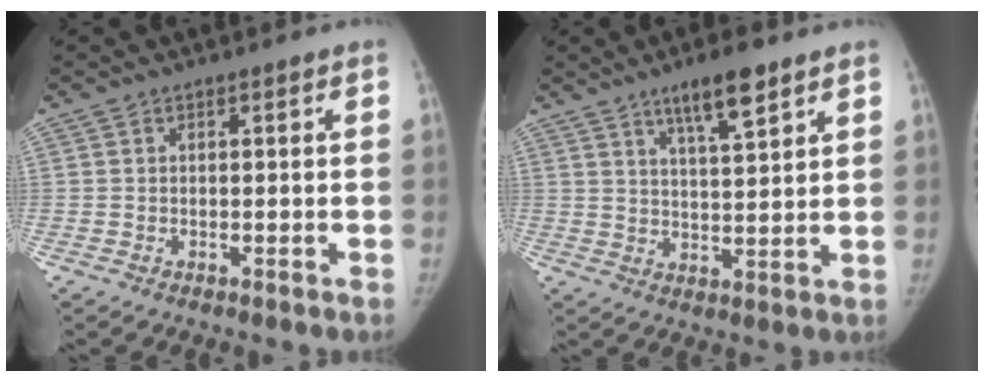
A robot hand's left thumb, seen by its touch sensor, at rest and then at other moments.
{"total": 8.1, "force": [5.3, 1.7, 5.9], "torque": [-0.092, -0.028, 0.091]}